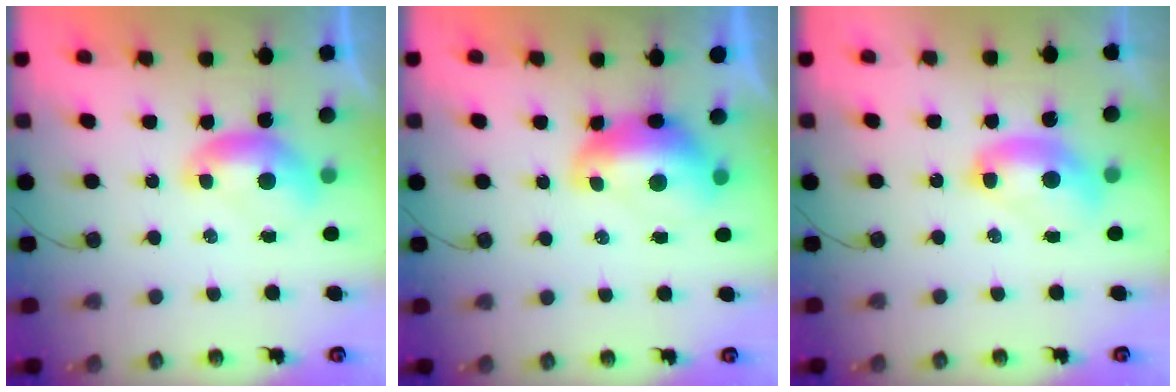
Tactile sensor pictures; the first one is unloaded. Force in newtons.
{"total": 2.8, "press": 2.8, "slide": 0.7}
{"total": 2.5, "press": 2.5, "slide": 0.1}